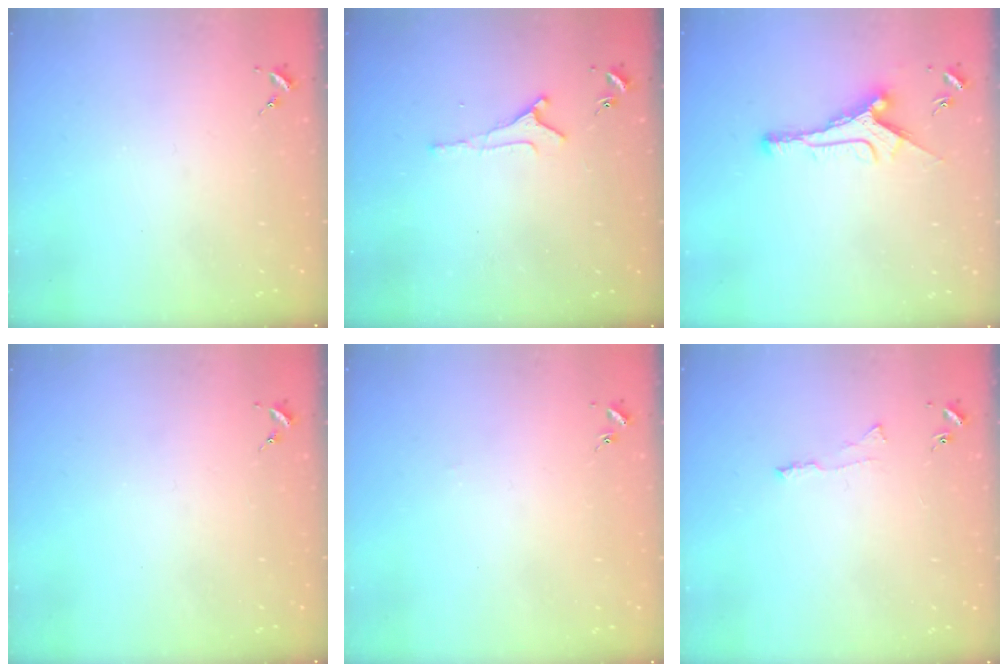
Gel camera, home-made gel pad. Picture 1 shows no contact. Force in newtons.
{"total": 3.8, "press": 3.7, "slide": 0.5}
{"total": 10.6, "press": 10.6, "slide": 0.3}
{"total": 0.0}
{"total": 1.1, "press": 1.1, "slide": 0.2}
{"total": 4.1, "press": 4.1, "slide": 0.5}